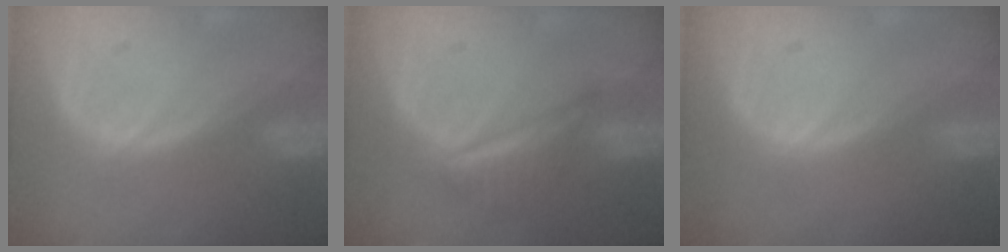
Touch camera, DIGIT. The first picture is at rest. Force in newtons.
{"total": 5.9, "press": 5.2, "slide": 2.8}
{"total": 0.0}